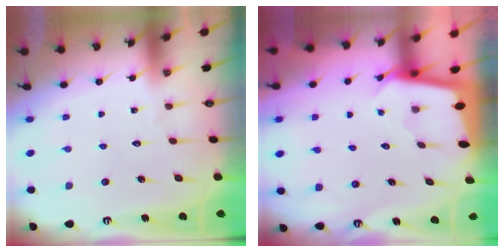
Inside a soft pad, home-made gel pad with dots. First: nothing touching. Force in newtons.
{"total": 2.2, "press": 2.2, "slide": 0.1}